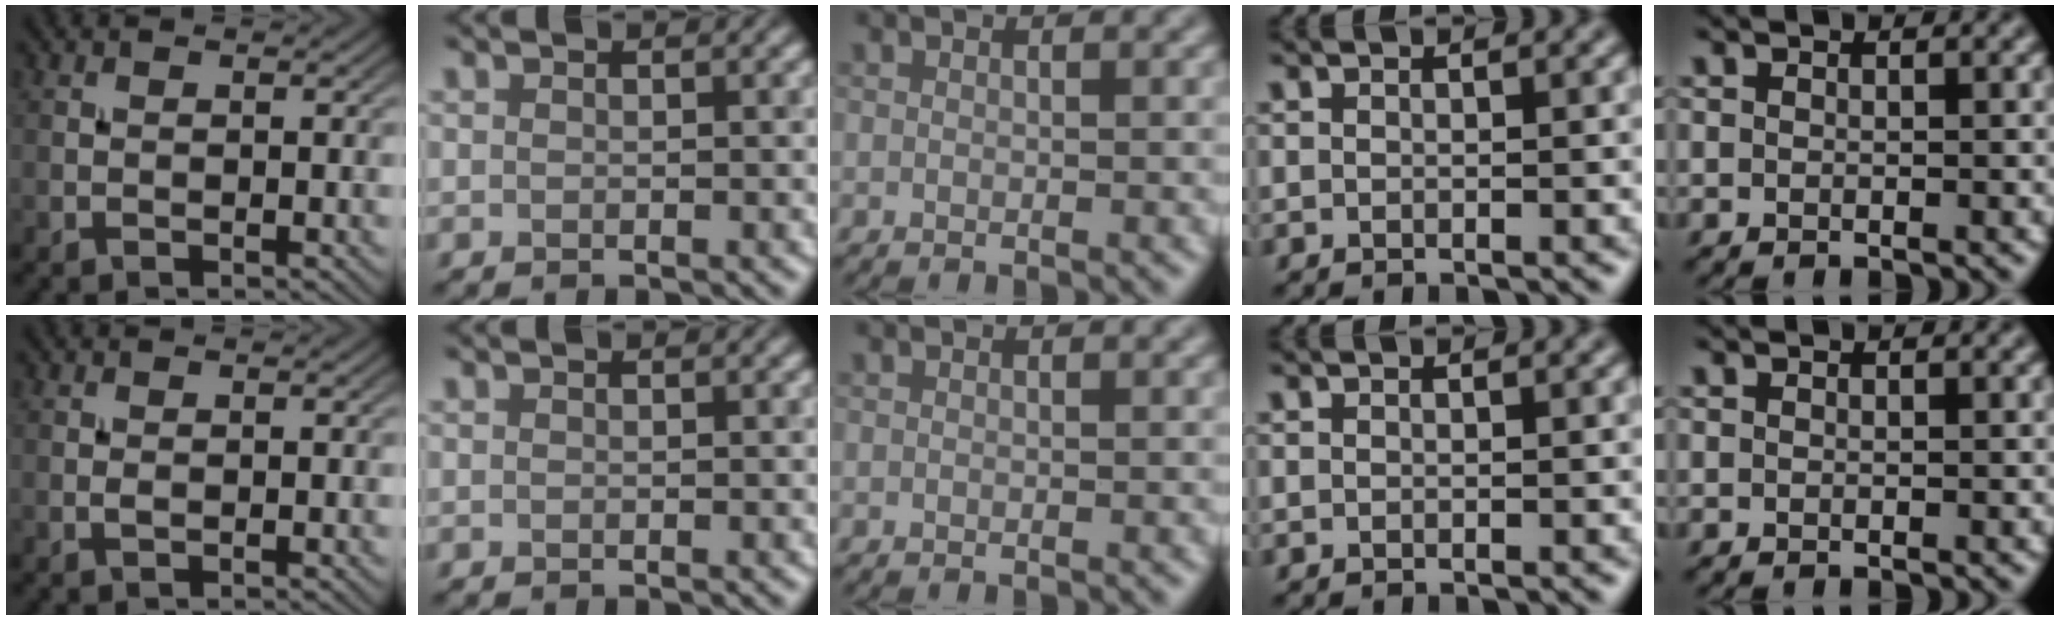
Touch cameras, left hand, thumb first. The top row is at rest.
{"thumb": {"total": 0.6, "force": [0.0, 0.2, 0.5], "torque": [-0.013, -0.001, -0.001]}}